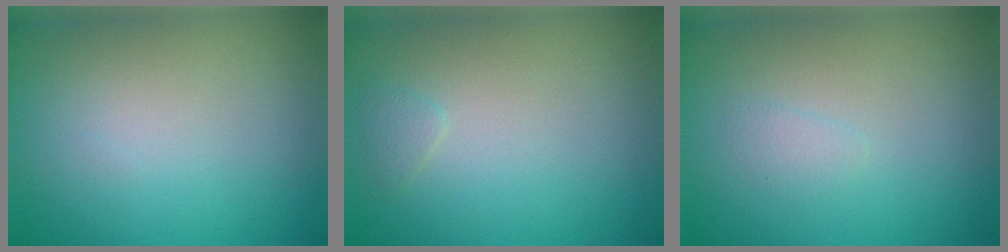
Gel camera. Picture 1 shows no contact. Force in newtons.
{"total": 0.6, "press": 0.6, "slide": 0.0}
{"total": 0.7, "press": 0.7, "slide": 0.0}